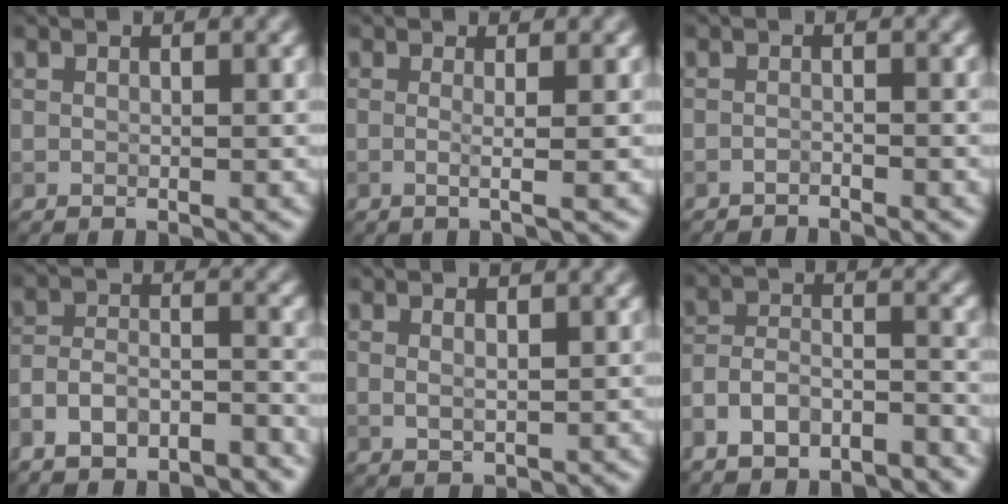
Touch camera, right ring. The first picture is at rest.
{"total": 2.5, "force": [0.5, 1.2, 2.2], "torque": [-0.018, 0.004, -0.021]}
{"total": 1.5, "force": [-1.5, 0.1, 0.1], "torque": [0.003, -0.003, -0.029]}
{"total": 7.6, "force": [-6.5, 2.9, 2.7], "torque": [-0.041, 0.004, -0.111]}
{"total": 1.6, "force": [0.5, 1.1, 1.1], "torque": [-0.022, 0.001, 0.012]}
{"total": 7.5, "force": [-6.6, 2.8, 2.4], "torque": [-0.042, 0.001, -0.115]}